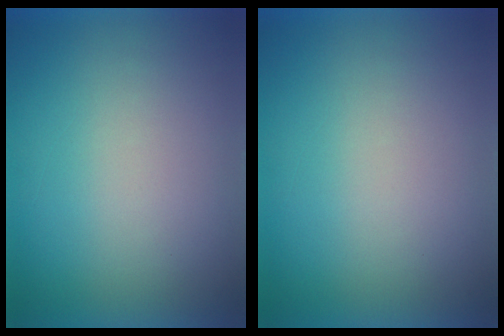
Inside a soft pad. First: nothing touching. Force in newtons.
{"total": 0.0}